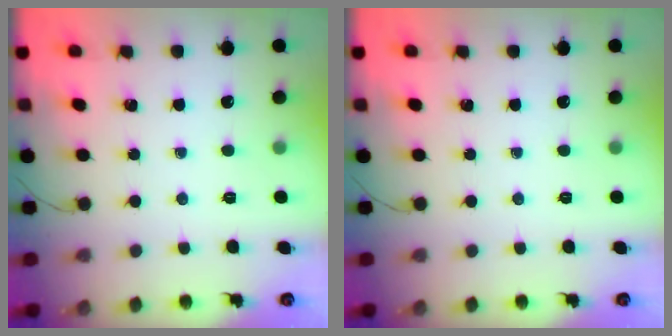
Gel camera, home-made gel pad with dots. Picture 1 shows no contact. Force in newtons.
{"total": 0.0}